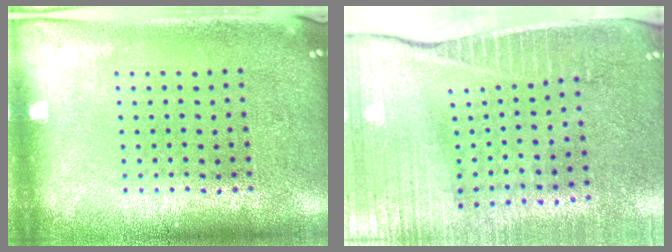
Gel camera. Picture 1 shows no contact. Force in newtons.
{"total": 3.9, "press": 3.5, "slide": 1.7}